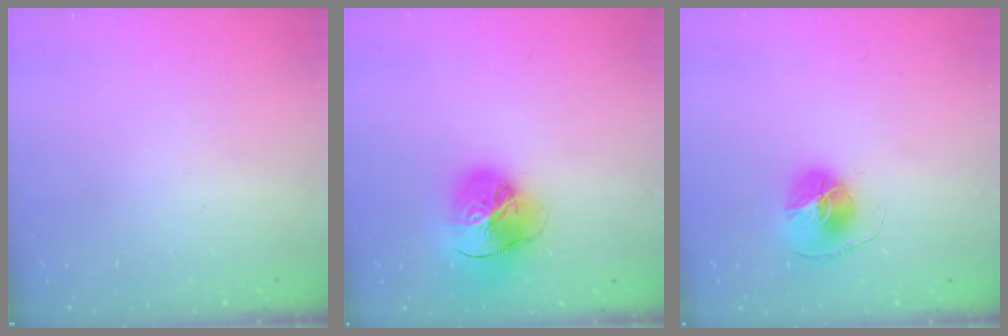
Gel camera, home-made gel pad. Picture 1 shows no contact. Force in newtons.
{"total": 17.8, "press": 17.7, "slide": 2.1}
{"total": 9.2, "press": 9.2, "slide": 0.4}